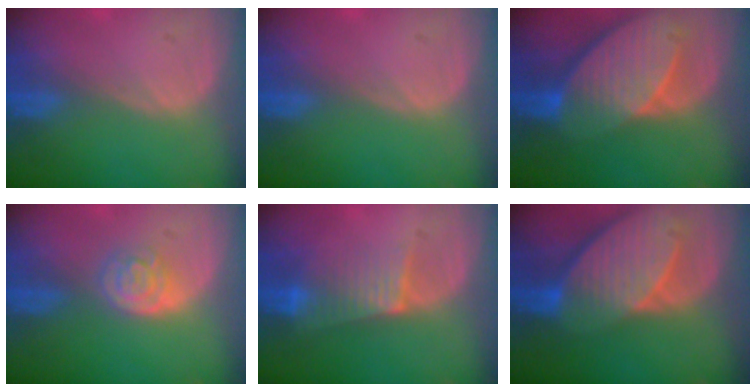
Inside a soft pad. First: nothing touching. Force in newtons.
{"total": 0.0}
{"total": 10.5, "press": 9.2, "slide": 5.0}
{"total": 4.3, "press": 3.8, "slide": 2.0}
{"total": 6.3, "press": 5.6, "slide": 3.0}
{"total": 10.7, "press": 9.4, "slide": 5.1}